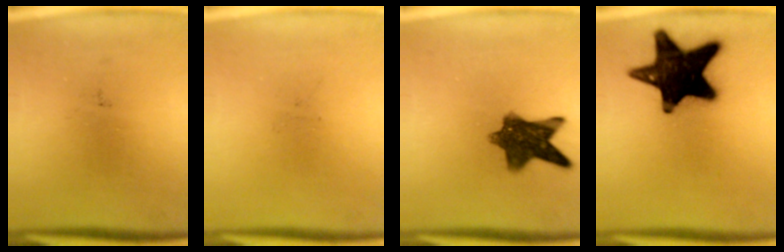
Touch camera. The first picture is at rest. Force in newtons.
{"total": 0.0}
{"total": 9.7}
{"total": 19.4}